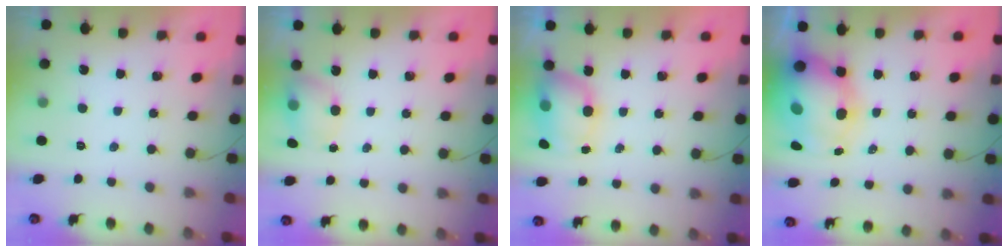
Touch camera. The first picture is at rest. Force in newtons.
{"total": 7.4, "press": 5.7, "slide": 4.7}
{"total": 9.8, "press": 8.3, "slide": 5.3}
{"total": 12.8, "press": 12.4, "slide": 3.1}